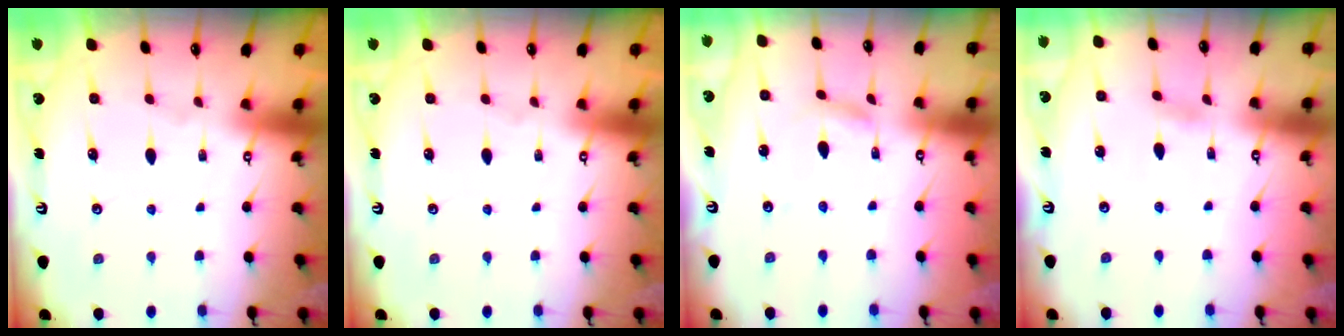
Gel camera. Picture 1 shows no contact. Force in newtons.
{"total": 0.0}
{"total": 2.8, "press": 2.8, "slide": 0.3}
{"total": 1.6, "press": 1.6, "slide": 0.2}